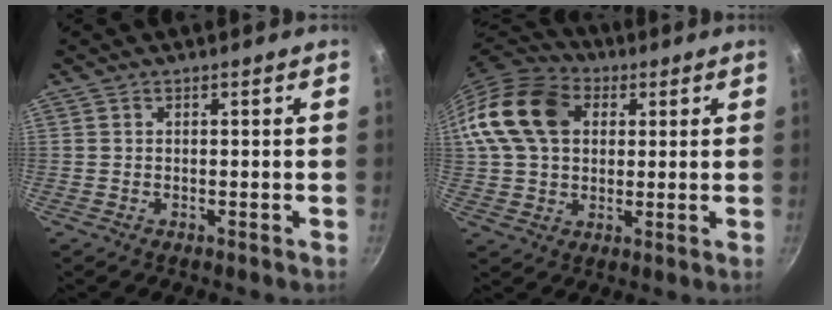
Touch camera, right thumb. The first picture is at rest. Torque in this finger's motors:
{"motor_torque": [0.46, 0.90, 0.55, -0.47, 0.18]}